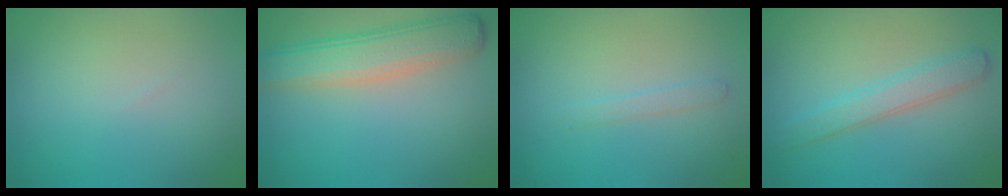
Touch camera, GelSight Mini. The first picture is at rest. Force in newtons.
{"total": 5.3, "press": 5.3, "slide": 0.4}
{"total": 1.0, "press": 1.0, "slide": 0.1}
{"total": 3.1, "press": 3.1, "slide": 0.1}